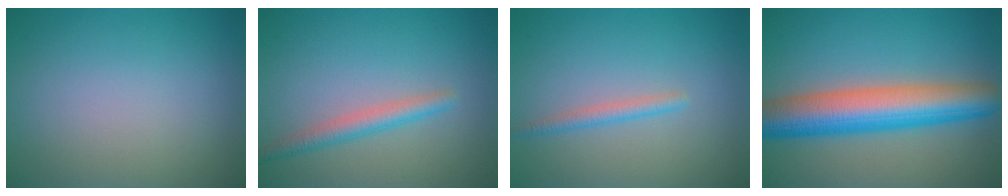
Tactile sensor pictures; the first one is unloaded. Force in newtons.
{"total": 2.4, "press": 2.4, "slide": 0.1}
{"total": 1.5, "press": 1.5, "slide": 0.1}
{"total": 9.2, "press": 9.2, "slide": 0.3}